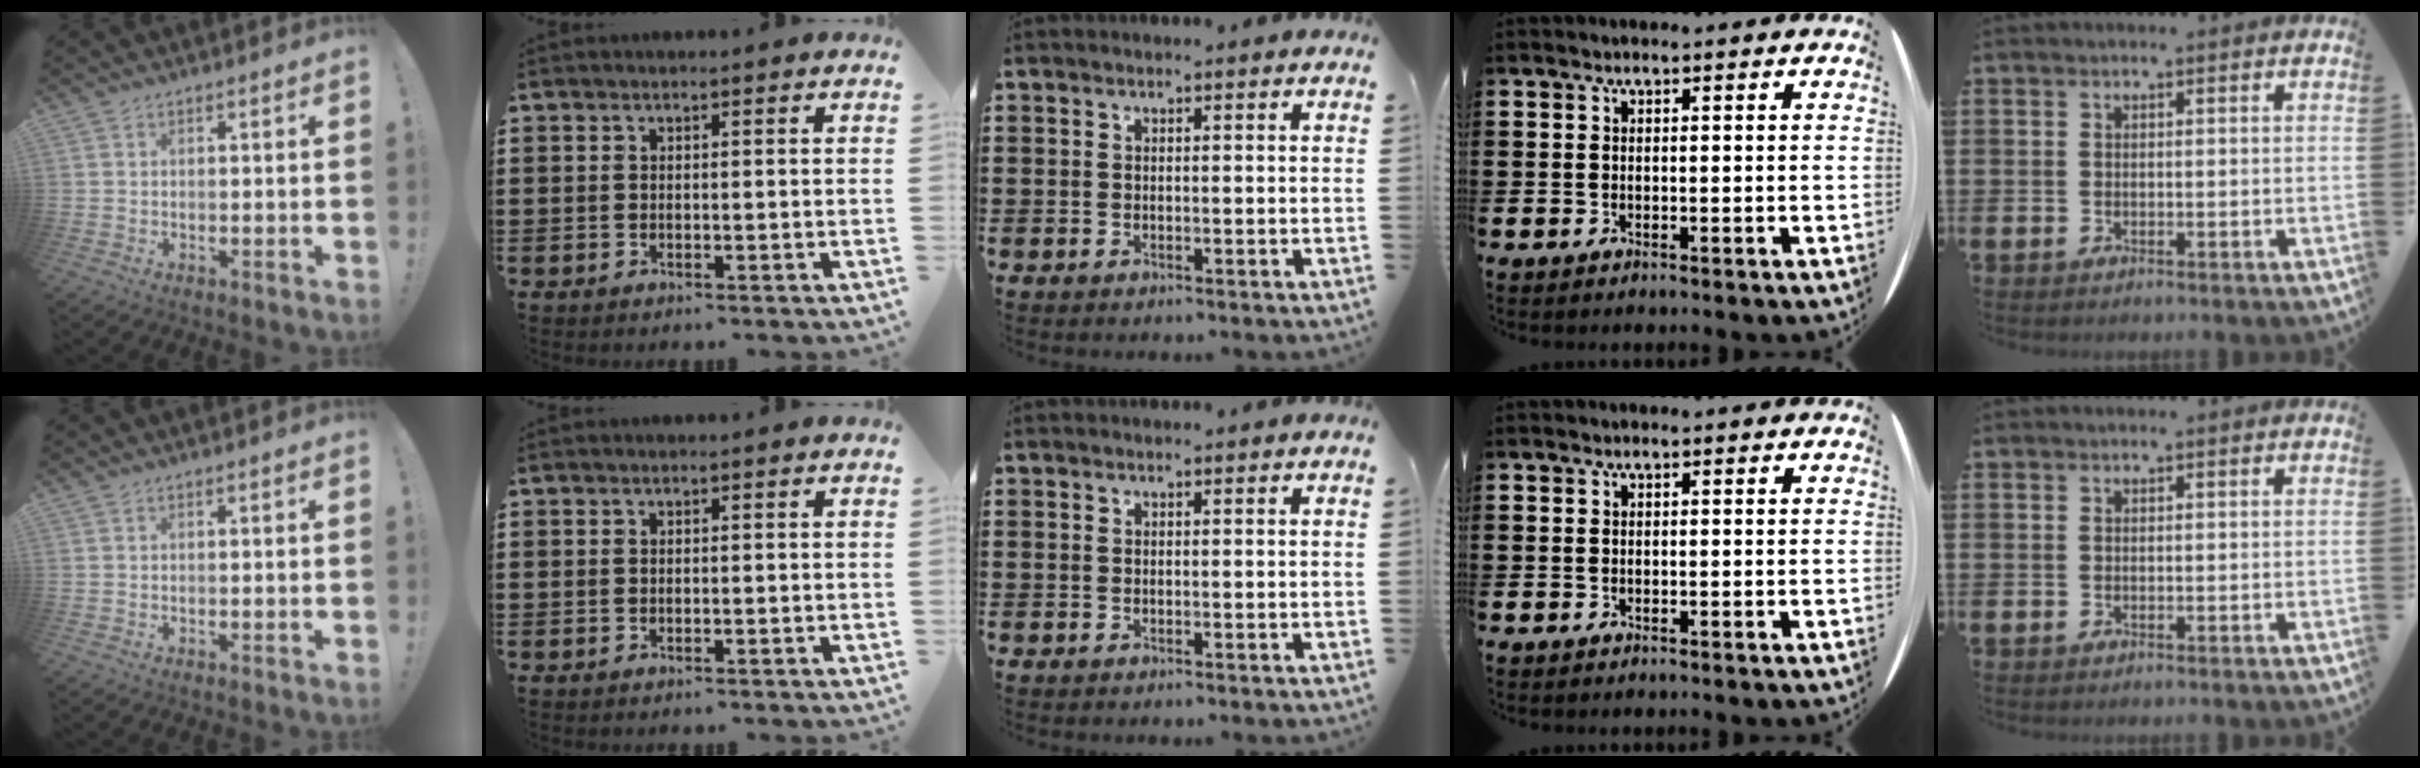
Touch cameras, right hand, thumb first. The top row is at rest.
{}